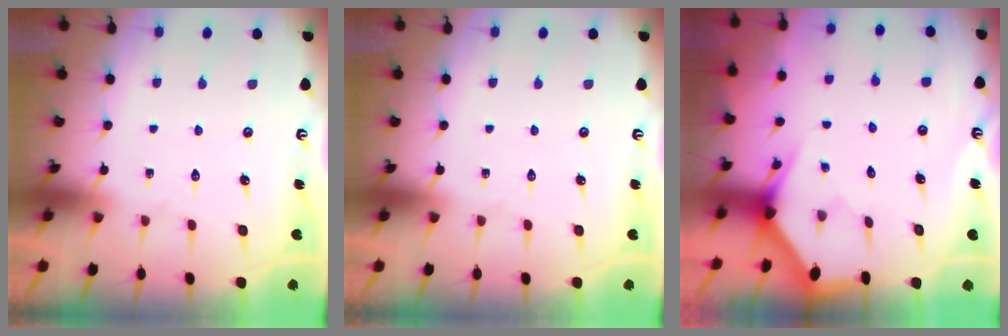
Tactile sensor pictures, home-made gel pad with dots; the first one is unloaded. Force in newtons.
{"total": 0.0}
{"total": 2.9, "press": 2.9, "slide": 0.1}